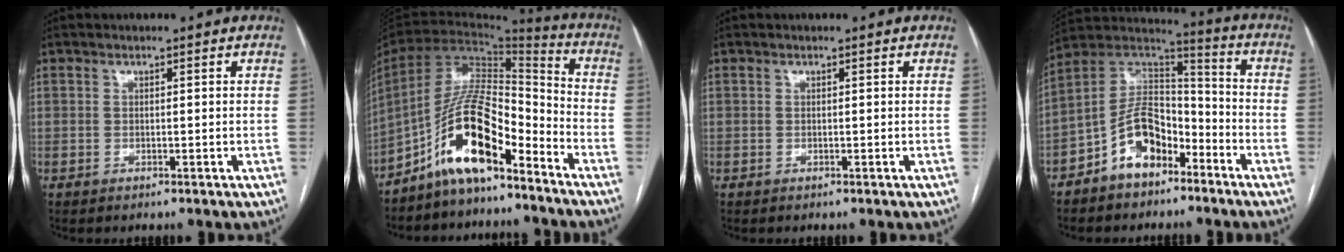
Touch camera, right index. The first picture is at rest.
{"total": 13.9, "force": [-9.0, 4.2, 9.7], "torque": [-0.185, 0.028, -0.162]}
{"total": 0.0}
{"total": 11.5, "force": [-6.4, 6.4, 7.1], "torque": [-0.141, 0.032, -0.117]}